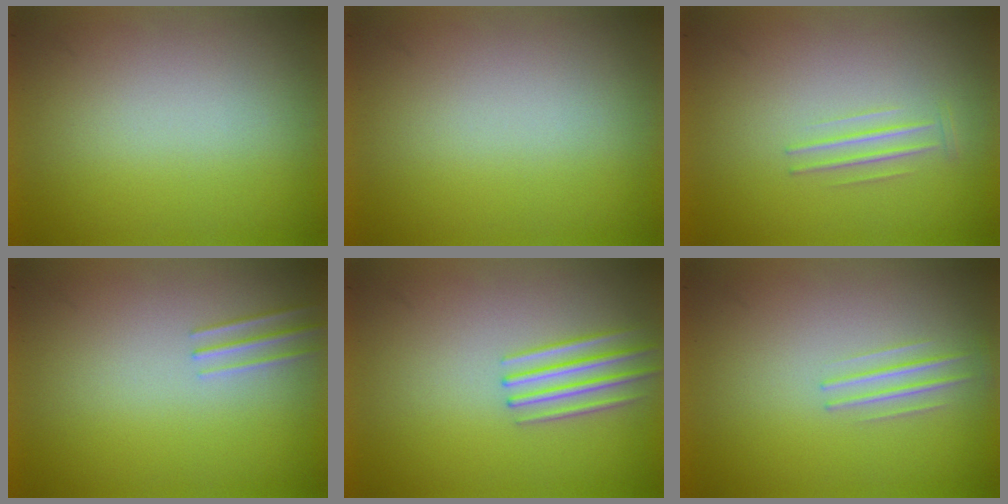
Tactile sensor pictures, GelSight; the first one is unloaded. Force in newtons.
{"total": 1.1}
{"total": 1.1}
{"total": 1.0}
{"total": 2.1}
{"total": 1.2}